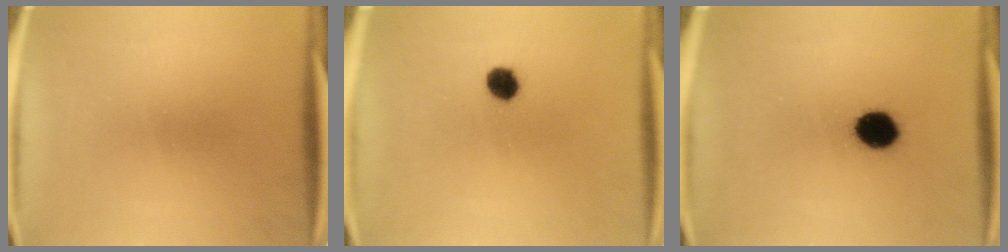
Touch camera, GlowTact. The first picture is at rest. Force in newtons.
{"total": 3.9}
{"total": 8.2}